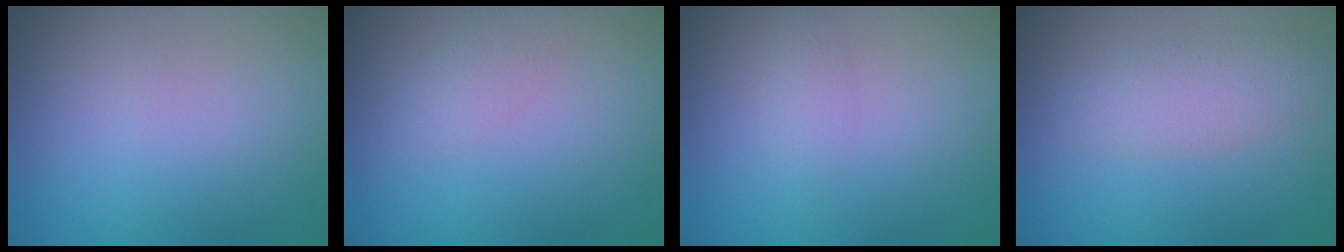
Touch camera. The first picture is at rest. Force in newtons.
{"total": 1.5, "press": 1.5, "slide": 0.1}
{"total": 1.0, "press": 1.0, "slide": 0.0}
{"total": 3.0, "press": 3.0, "slide": 0.1}